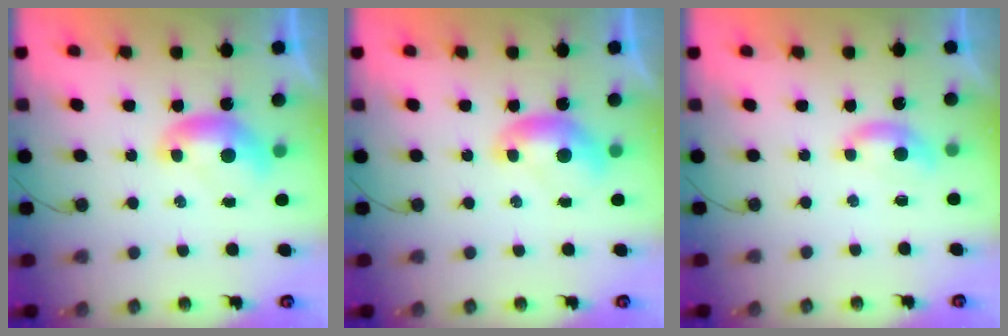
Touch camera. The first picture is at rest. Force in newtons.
{"total": 0.0}
{"total": 1.6, "press": 1.5, "slide": 0.5}